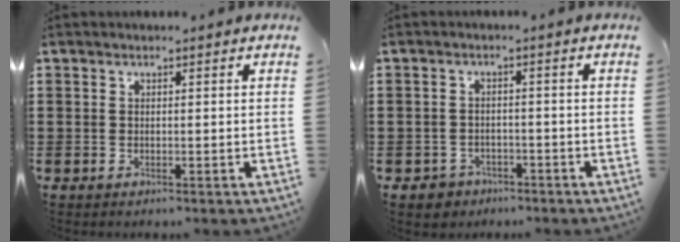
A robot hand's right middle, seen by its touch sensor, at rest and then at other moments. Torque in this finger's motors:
{"motor_torque": [0.73, -0.53, 0.02, 0.03]}